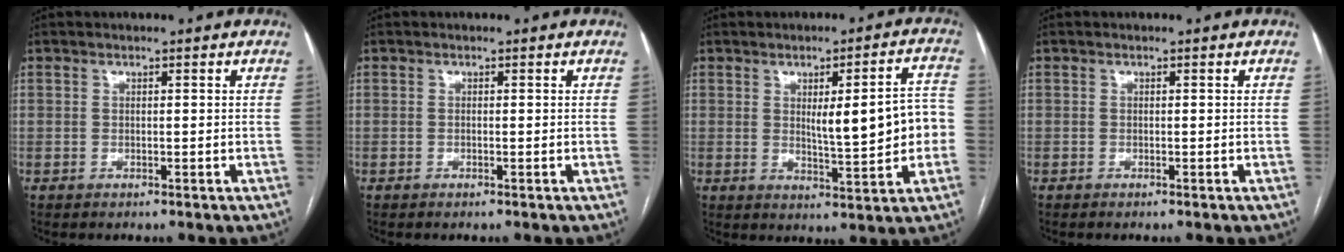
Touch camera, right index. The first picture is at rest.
{"total": 0.0}
{"total": 10.4, "force": [-0.1, 2.1, 10.2], "torque": [-0.134, 0.015, 0.005]}
{"total": 0.0}